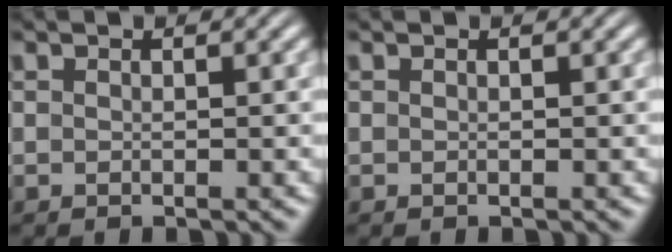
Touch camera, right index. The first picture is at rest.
{"total": 0.0}